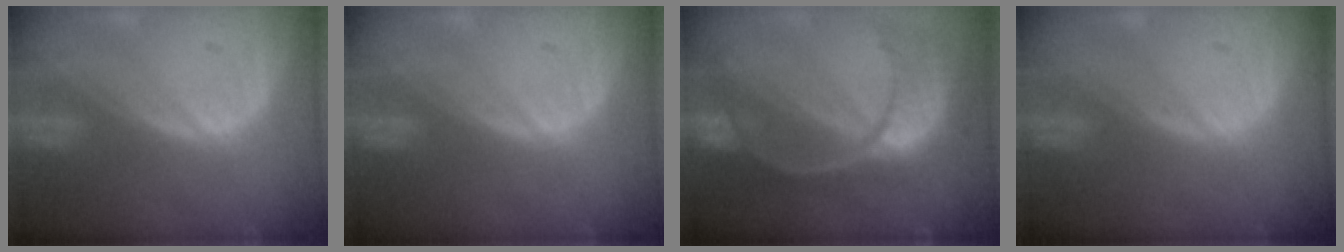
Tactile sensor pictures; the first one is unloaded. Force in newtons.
{"total": 0.0}
{"total": 11.2, "press": 9.4, "slide": 6.1}
{"total": 0.0}